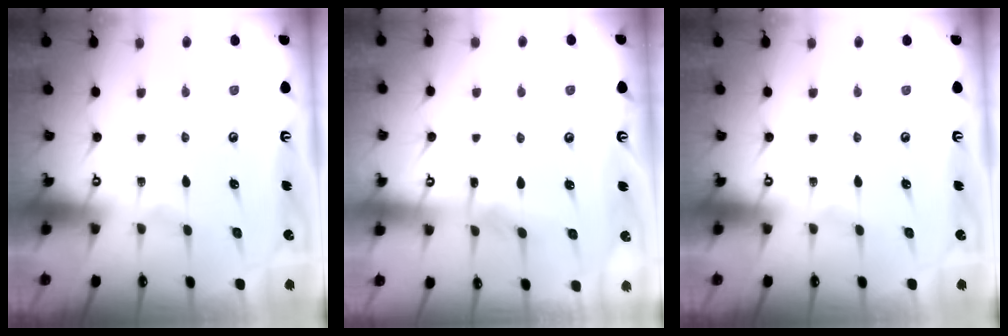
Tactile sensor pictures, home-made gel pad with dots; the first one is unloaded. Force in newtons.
{"total": 3.7, "press": 3.7, "slide": 0.4}
{"total": 0.0}